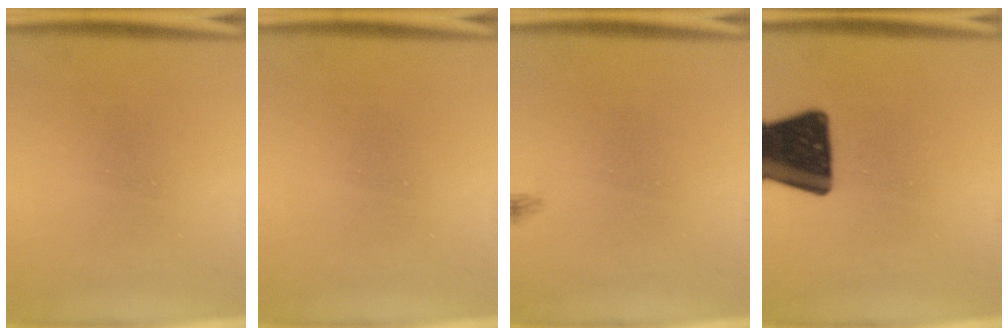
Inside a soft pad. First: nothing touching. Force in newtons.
{"total": 0.0}
{"total": 0.9}
{"total": 18.6}